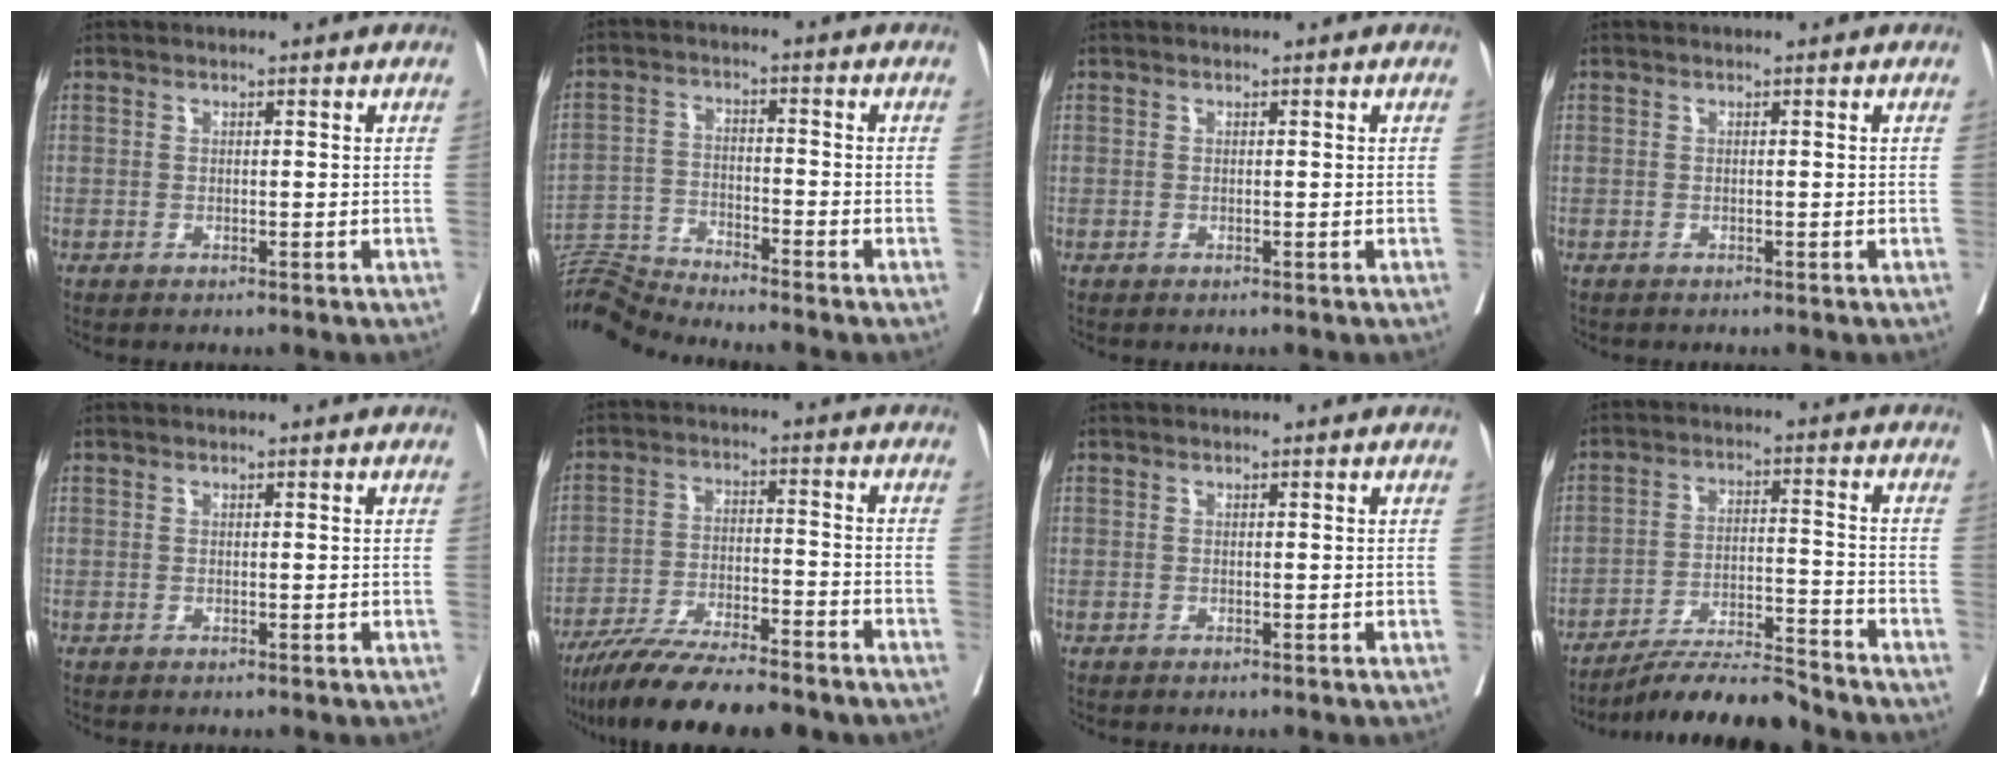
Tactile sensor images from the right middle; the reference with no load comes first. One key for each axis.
{"total": 6.9, "fx": -6.6, "fy": -1.9, "fz": -0.4, "tx": 0.001, "ty": -0.005, "tz": -0.127}
{"total": 0.0}
{"total": 0.0}
{"total": 0.0}
{"total": 15.2, "fx": -12.8, "fy": 2.1, "fz": 7.8, "tx": -0.131, "ty": -0.020, "tz": -0.207}
{"total": 0.0}
{"total": 10.4, "fx": -9.8, "fy": -0.1, "fz": 3.3, "tx": -0.046, "ty": -0.001, "tz": -0.174}